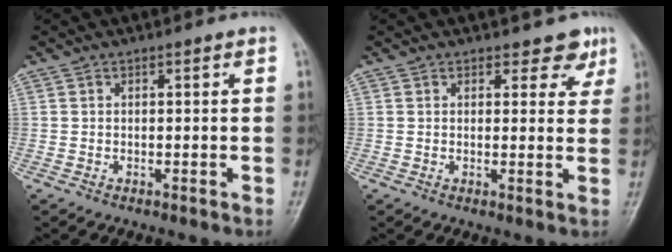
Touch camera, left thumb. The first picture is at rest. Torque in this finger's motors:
{"motor_torque": [-0.08, -0.01, -0.23, -0.23, -0.02]}